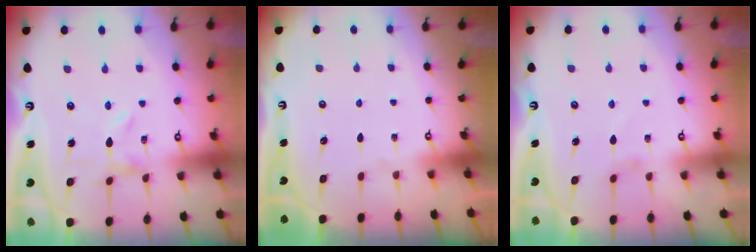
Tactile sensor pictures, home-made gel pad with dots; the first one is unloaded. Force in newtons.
{"total": 0.0}
{"total": 0.0}